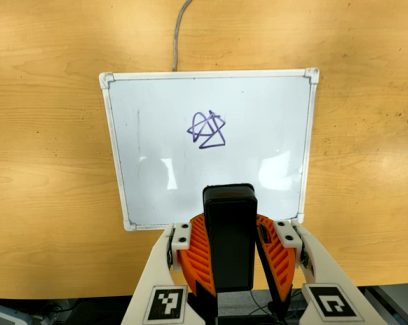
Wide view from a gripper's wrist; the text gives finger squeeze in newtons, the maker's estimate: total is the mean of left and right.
{"total": 9.8, "left": 10.1, "right": 9.5}